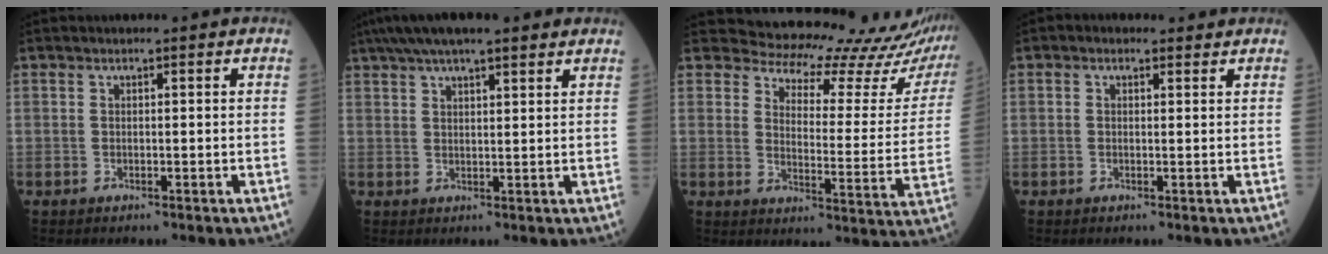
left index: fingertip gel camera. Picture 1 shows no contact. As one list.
[{"total": 11.9, "force": [9.4, 1.9, 7.1], "torque": [-0.118, 0.047, 0.140]}, {"total": 20.5, "force": [20.0, 3.3, 3.1], "torque": [-0.029, -0.111, 0.208]}, {"total": 1.6, "force": [1.0, 1.1, 0.6], "torque": [-0.012, 0.012, 0.011]}]